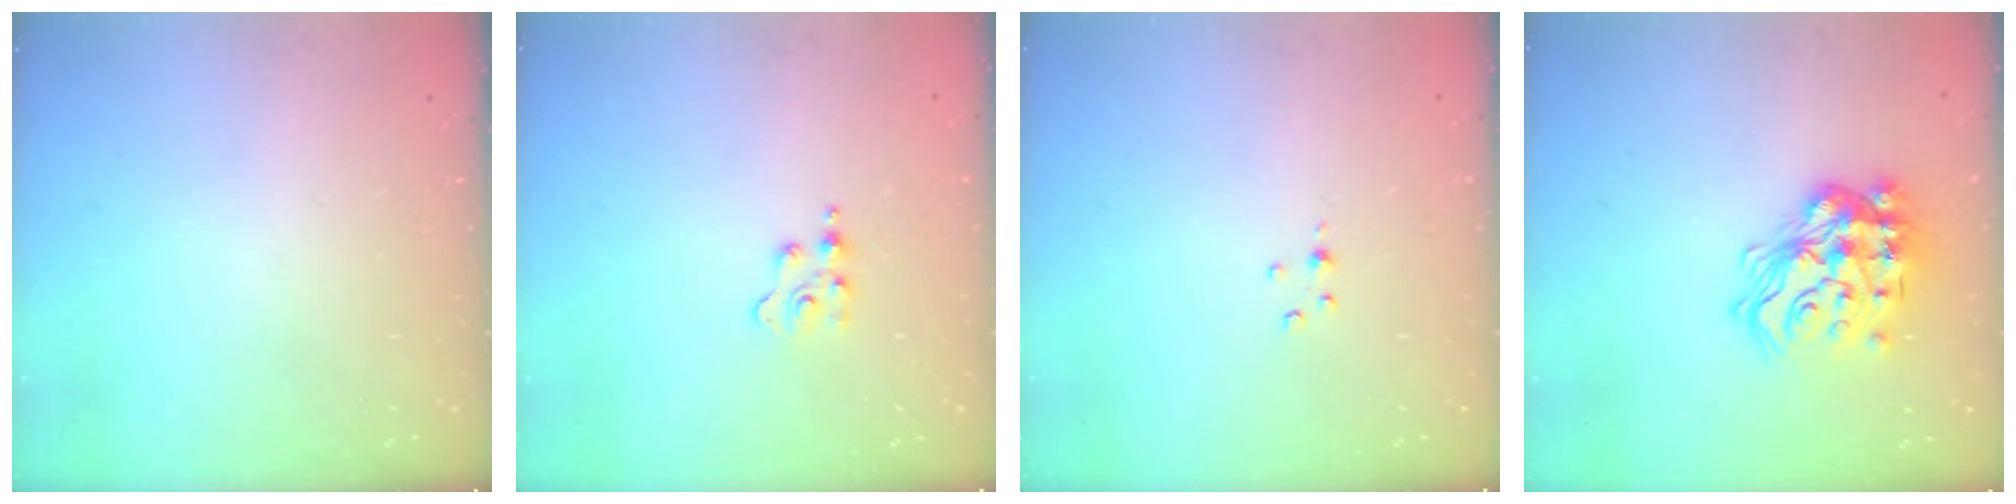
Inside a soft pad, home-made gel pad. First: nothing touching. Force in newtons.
{"total": 2.5, "press": 2.4, "slide": 0.4}
{"total": 2.5, "press": 2.5, "slide": 0.3}
{"total": 19.3, "press": 19.2, "slide": 1.5}